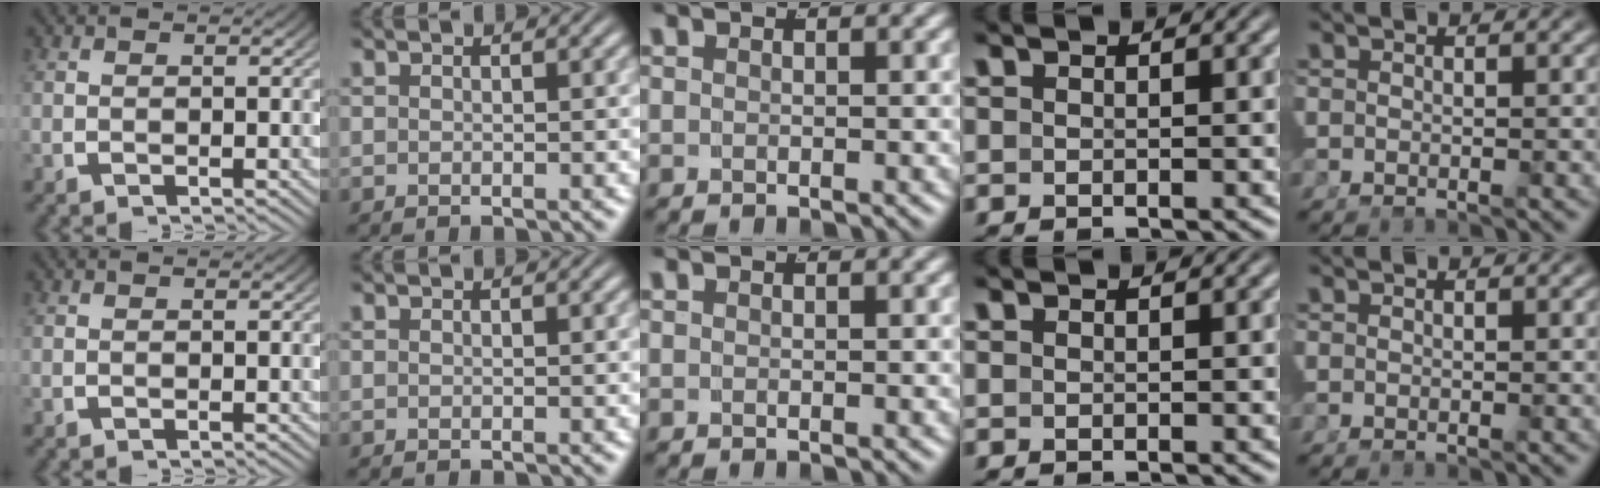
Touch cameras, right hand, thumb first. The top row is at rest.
{}